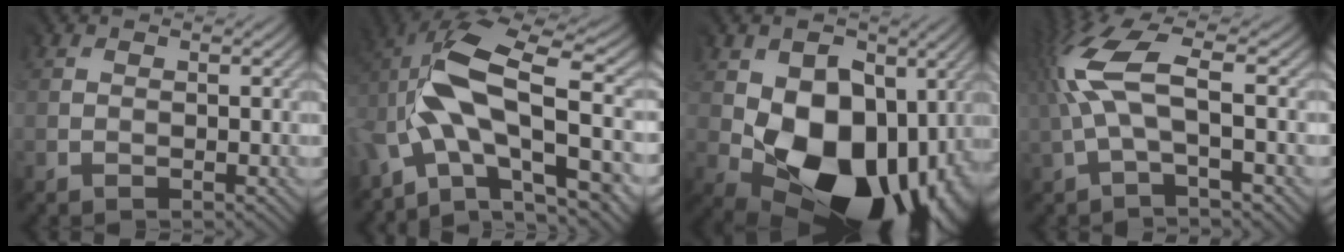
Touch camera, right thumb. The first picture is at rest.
{"total": 13.9, "force": [-2.9, 6.4, 12.0], "torque": [-0.239, -0.001, -0.042]}
{"total": 17.8, "force": [-1.9, 13.0, 12.1], "torque": [-0.175, -0.052, -0.005]}
{"total": 8.9, "force": [-0.1, 2.9, 8.4], "torque": [-0.210, 0.021, -0.006]}